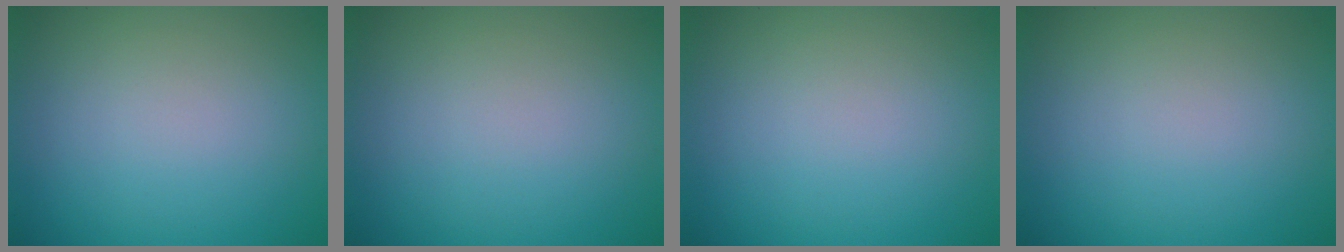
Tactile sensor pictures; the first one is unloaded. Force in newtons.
{"total": 0.0}
{"total": 0.0}
{"total": 0.0}